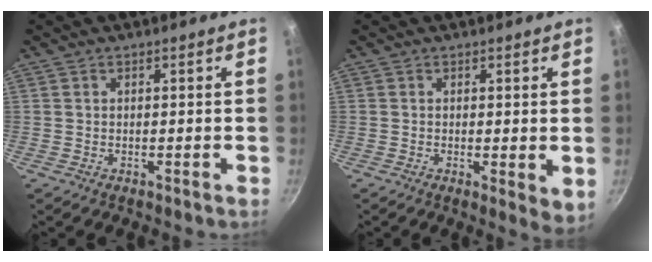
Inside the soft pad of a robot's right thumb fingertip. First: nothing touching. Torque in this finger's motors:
{"motor_torque": [-0.11, 0.07, -0.15, -0.07, 0.00]}